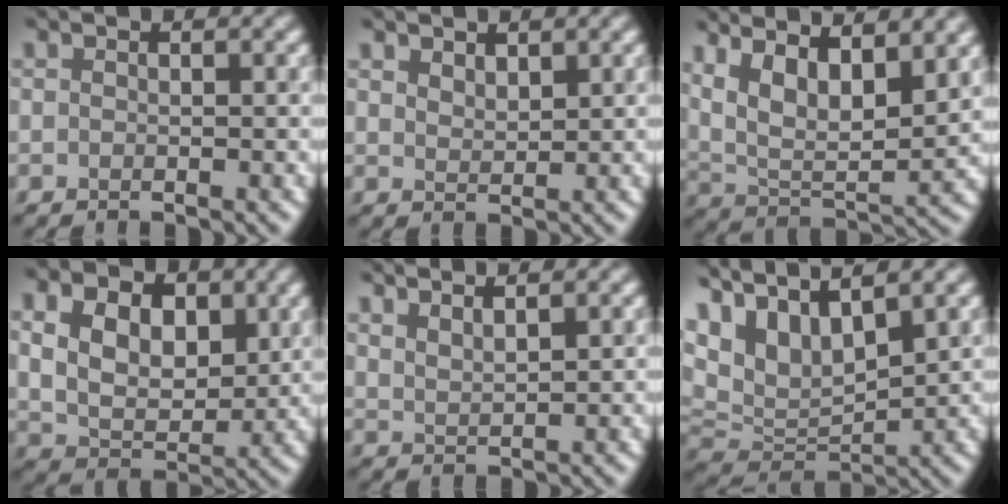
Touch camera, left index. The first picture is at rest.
{"total": 1.7, "force": [1.4, 0.8, 0.7], "torque": [-0.014, -0.002, 0.030]}
{"total": 13.3, "force": [6.9, 5.4, 10.1], "torque": [-0.191, 0.033, 0.105]}
{"total": 7.5, "force": [2.5, 5.1, 4.9], "torque": [-0.098, 0.003, 0.037]}
{"total": 3.0, "force": [2.5, 0.8, 1.4], "torque": [-0.006, 0.012, 0.030]}
{"total": 9.4, "force": [5.4, 3.9, 6.6], "torque": [-0.155, 0.012, 0.103]}